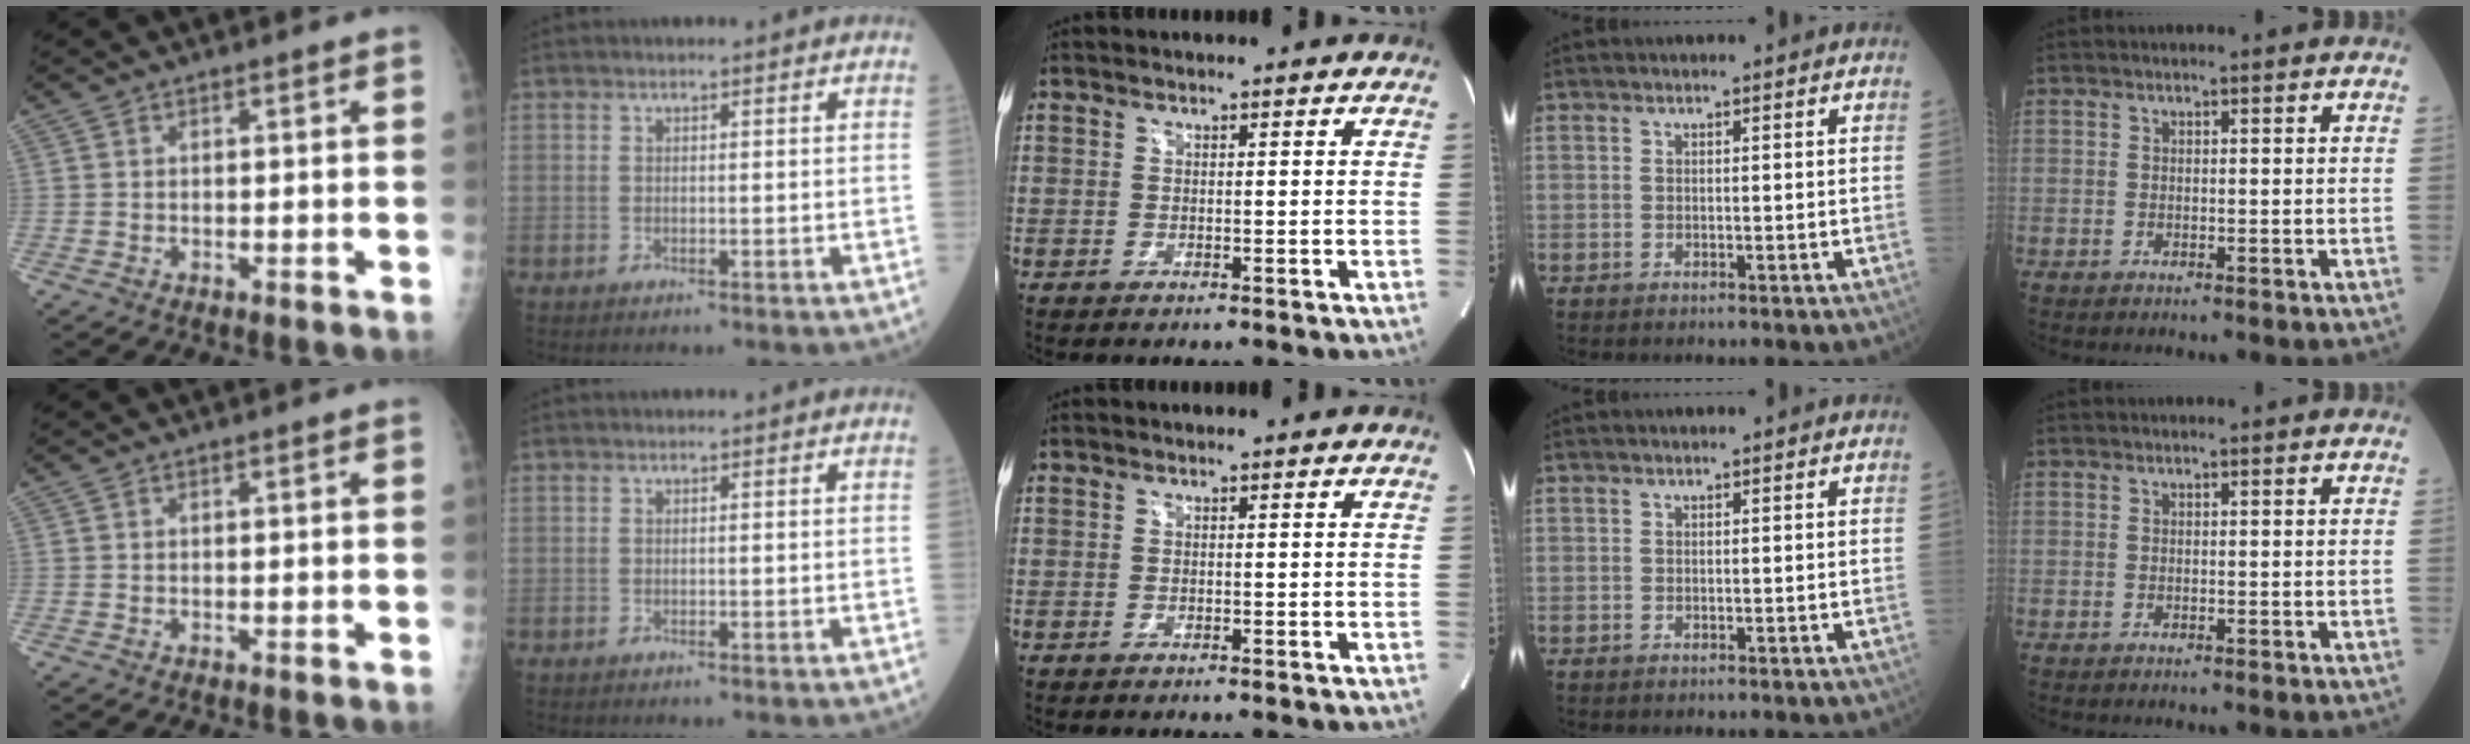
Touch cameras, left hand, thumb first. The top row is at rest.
{}